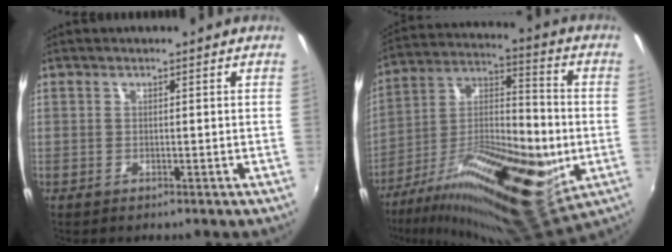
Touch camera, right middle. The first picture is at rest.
{"total": 28.8, "force": [-9.1, 10.9, 25.0], "torque": [-0.430, -0.035, -0.140]}